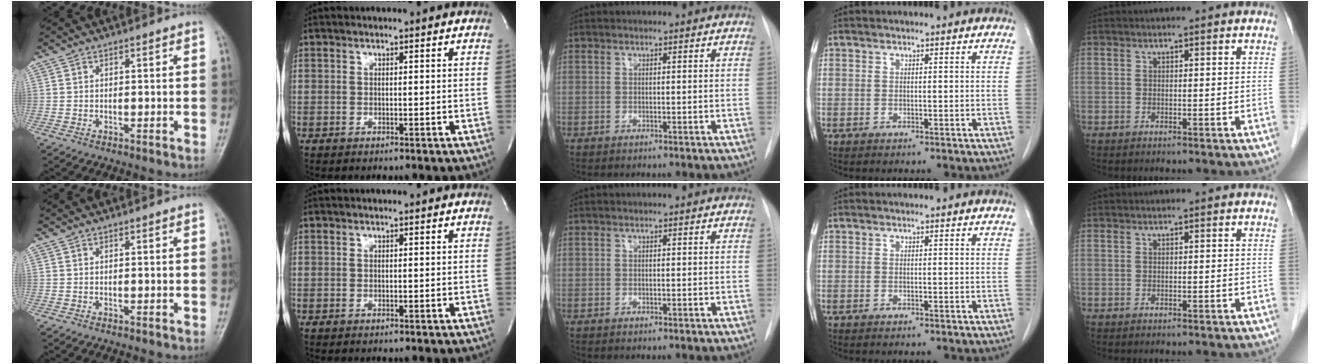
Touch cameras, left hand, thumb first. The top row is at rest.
{}